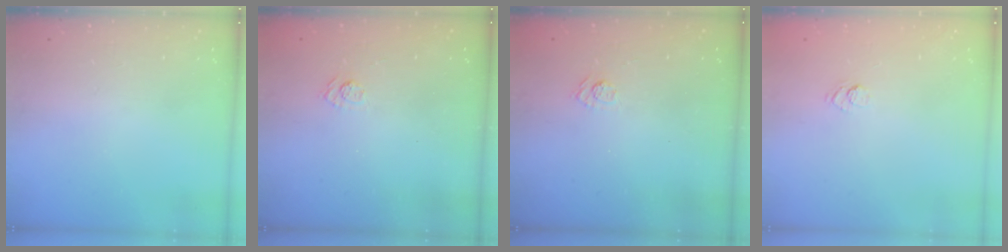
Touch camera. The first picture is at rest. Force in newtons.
{"total": 3.9, "press": 3.6, "slide": 1.4}
{"total": 3.9, "press": 3.6, "slide": 1.4}
{"total": 3.6, "press": 3.4, "slide": 1.3}